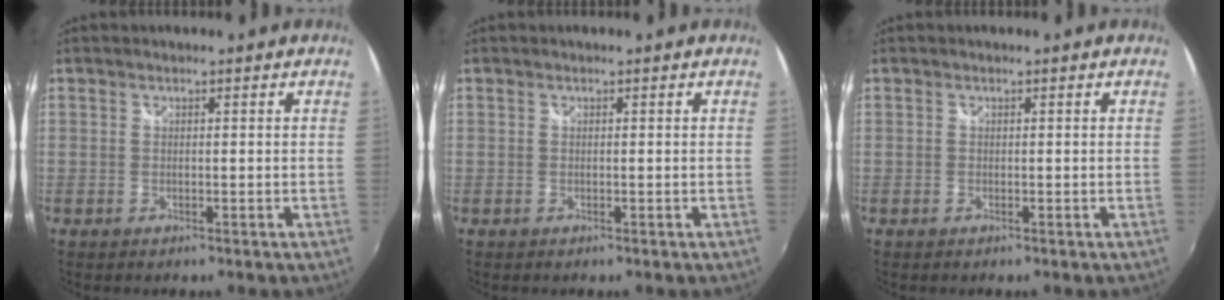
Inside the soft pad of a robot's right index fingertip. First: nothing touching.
{"total": 0.0}
{"total": 0.0}